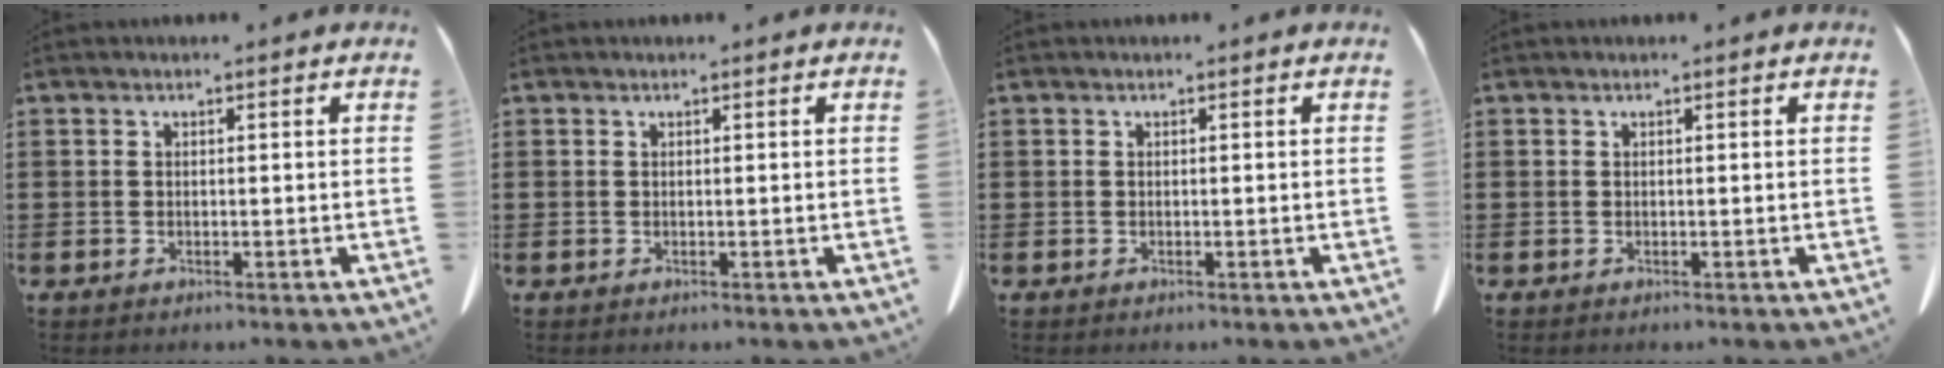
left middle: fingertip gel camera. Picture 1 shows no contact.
{"total": 0.0}
{"total": 0.0}
{"total": 0.0}